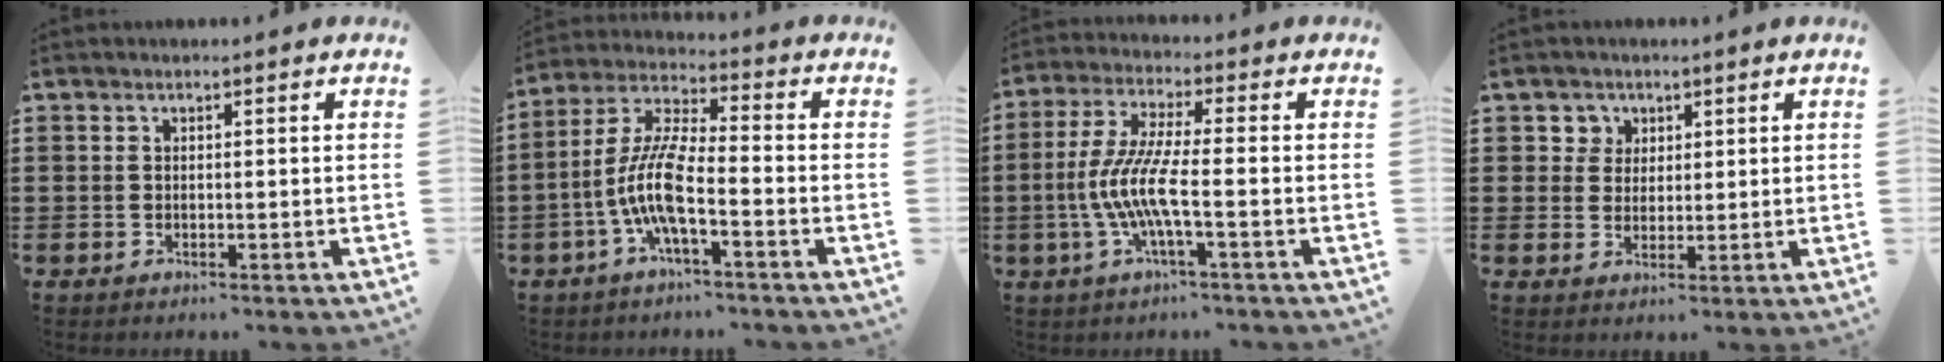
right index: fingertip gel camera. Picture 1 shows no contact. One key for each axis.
{"total": 9.3, "fx": -3.4, "fy": 2.1, "fz": 8.4, "tx": -0.203, "ty": -0.014, "tz": -0.072}
{"total": 8.2, "fx": -2.4, "fy": 1.0, "fz": 7.7, "tx": -0.181, "ty": -0.019, "tz": -0.058}
{"total": 3.1, "fx": 1.6, "fy": 2.7, "fz": 0.2, "tx": -0.019, "ty": 0.011, "tz": 0.028}